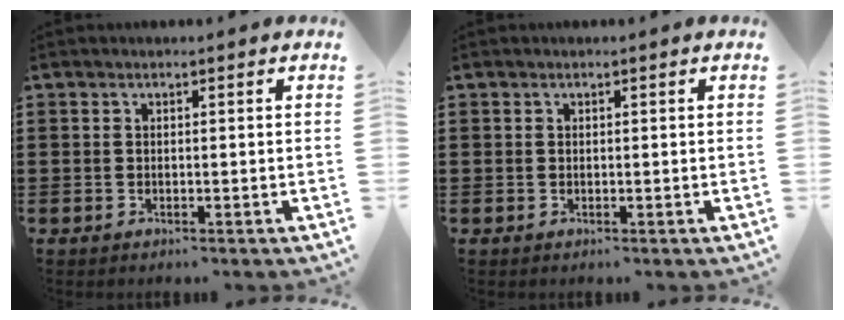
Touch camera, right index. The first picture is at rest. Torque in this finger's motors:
{"motor_torque": [0.61, 0.33, 0.09, 0.02]}